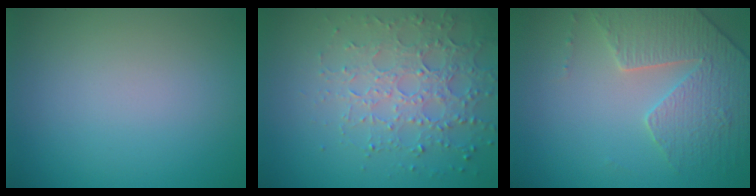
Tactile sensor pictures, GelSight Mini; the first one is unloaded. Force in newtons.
{"total": 4.3, "press": 4.2, "slide": 1.1}
{"total": 4.0, "press": 3.9, "slide": 1.2}